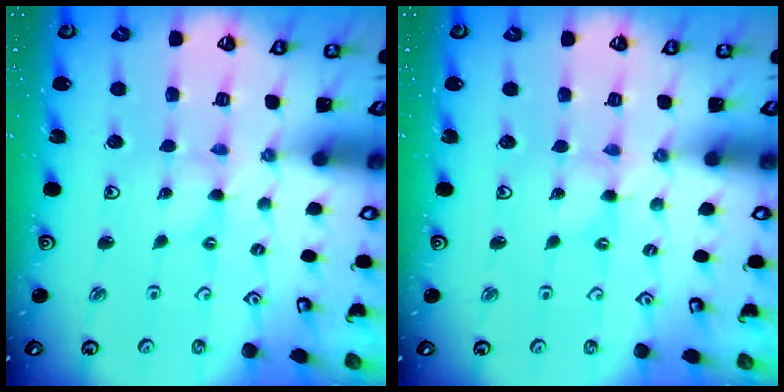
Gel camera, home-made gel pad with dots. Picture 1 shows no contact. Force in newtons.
{"total": 0.0}